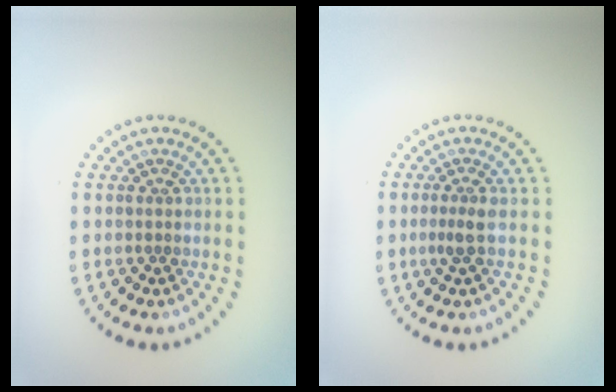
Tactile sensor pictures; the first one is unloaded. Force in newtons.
{"total": 1.3, "press": 1.0, "slide": 0.9}